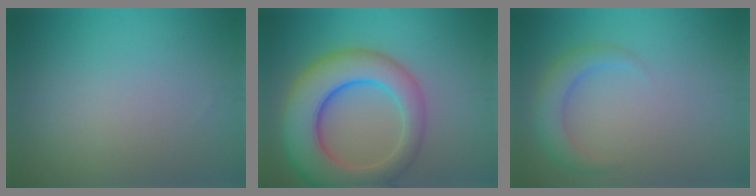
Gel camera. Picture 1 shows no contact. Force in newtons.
{"total": 10.3, "press": 10.3, "slide": 0.7}
{"total": 3.0, "press": 3.0, "slide": 0.1}